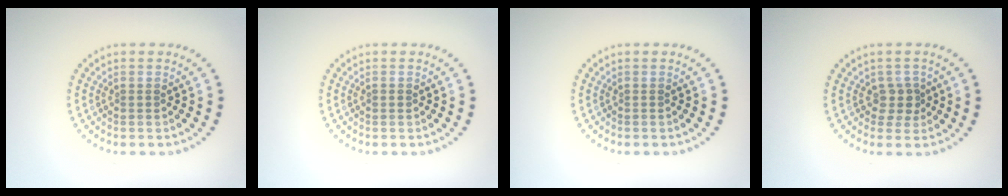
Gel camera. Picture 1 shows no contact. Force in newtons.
{"total": 0.6, "press": 0.6, "slide": 0.0}
{"total": 0.0}
{"total": 1.9, "press": 1.6, "slide": 1.2}